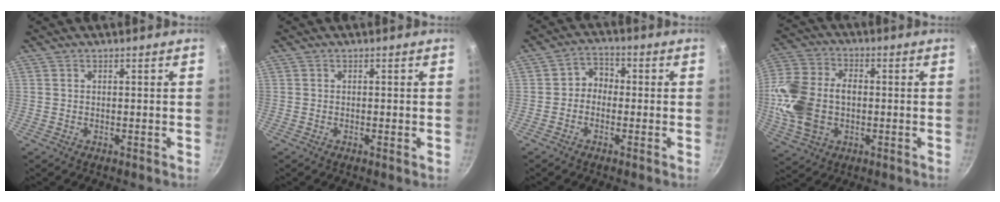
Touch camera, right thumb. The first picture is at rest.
{"total": 0.7, "force": [-0.2, 0.1, 0.6], "torque": [-0.012, 0.000, -0.005]}
{"total": 4.1, "force": [-0.8, 3.5, 2.1], "torque": [-0.007, 0.021, -0.027]}
{"total": 16.3, "force": [-1.1, 11.6, 11.5], "torque": [-0.229, 0.022, -0.024]}